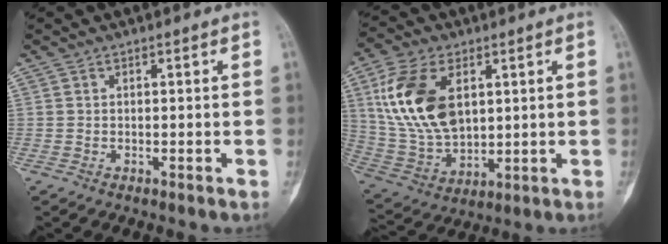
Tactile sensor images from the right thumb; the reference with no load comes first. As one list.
[{"total": 17.4, "force": [4.7, 10.4, 13.1], "torque": [-0.250, -0.010, 0.102]}]